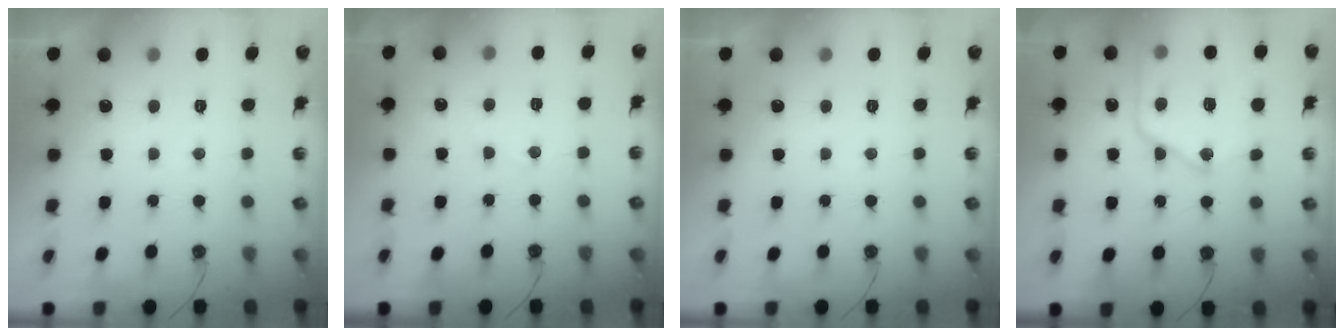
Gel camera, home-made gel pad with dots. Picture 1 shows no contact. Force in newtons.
{"total": 5.4, "press": 5.4, "slide": 0.8}
{"total": 0.0}
{"total": 18.1, "press": 18.1, "slide": 1.4}